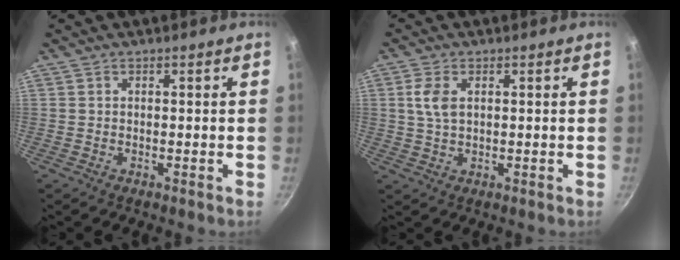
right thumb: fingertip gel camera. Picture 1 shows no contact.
{"total": 4.5, "force": [1.2, 2.6, 3.5], "torque": [-0.069, 0.000, 0.023]}